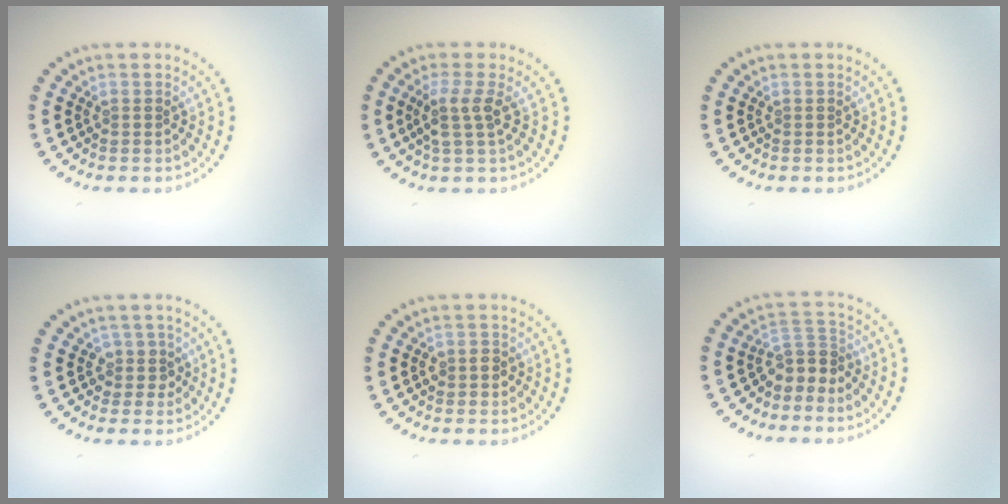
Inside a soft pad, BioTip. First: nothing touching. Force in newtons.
{"total": 2.5, "press": 2.0, "slide": 1.6}
{"total": 0.0}
{"total": 1.7, "press": 1.4, "slide": 1.0}
{"total": 1.4, "press": 1.3, "slide": 0.5}
{"total": 2.8, "press": 2.0, "slide": 2.0}